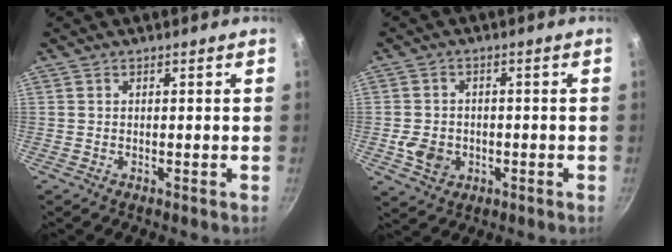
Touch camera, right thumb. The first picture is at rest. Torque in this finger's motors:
{"motor_torque": [0.65, 0.57, -0.20, 0.03, 0.02]}